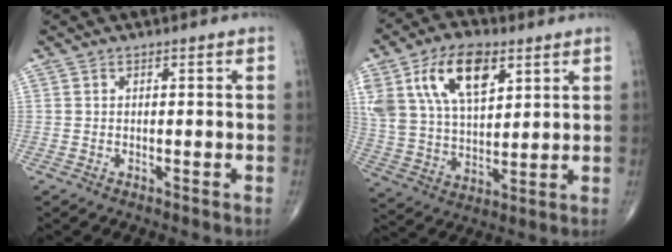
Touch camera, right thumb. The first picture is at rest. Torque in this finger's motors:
{"motor_torque": [1.22, 3.03, 1.64, 0.86, 0.18]}